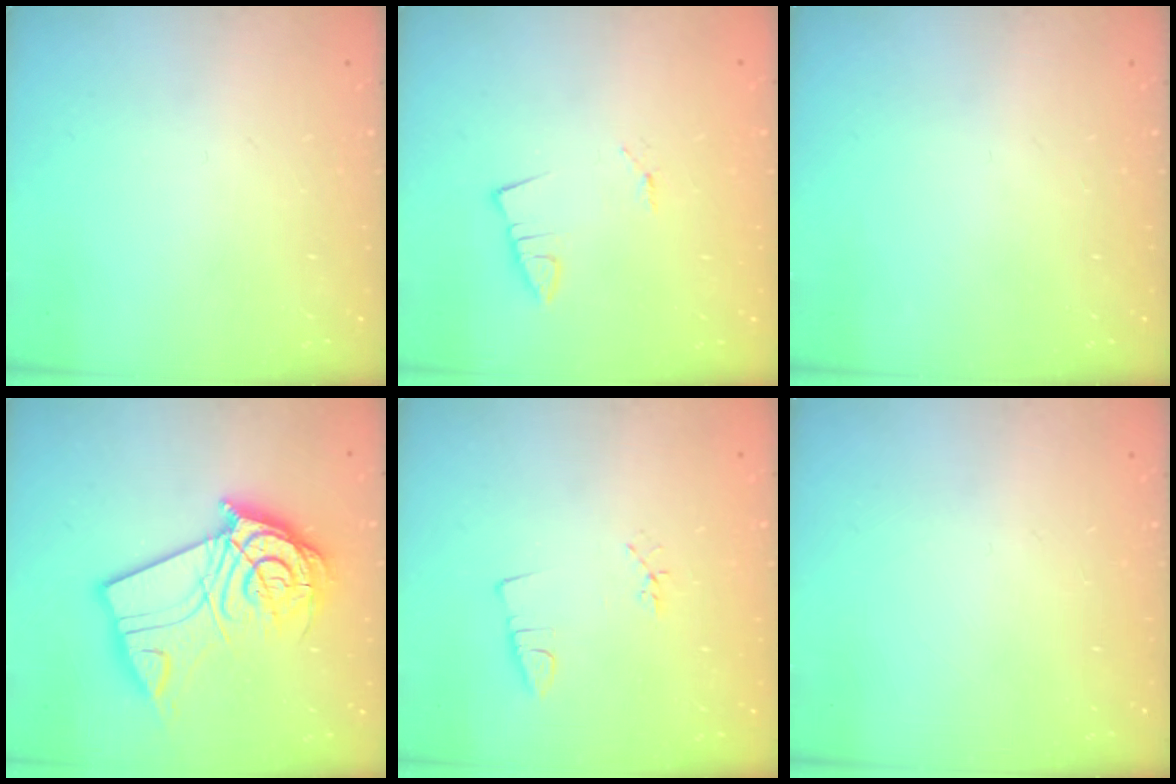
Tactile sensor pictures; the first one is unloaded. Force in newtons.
{"total": 1.2, "press": 1.2, "slide": 0.1}
{"total": 0.0}
{"total": 17.5, "press": 17.4, "slide": 2.2}
{"total": 2.2, "press": 1.7, "slide": 1.3}
{"total": 0.0}